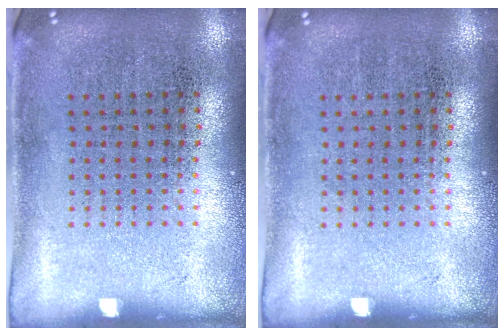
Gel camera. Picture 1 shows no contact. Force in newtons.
{"total": 0.0}